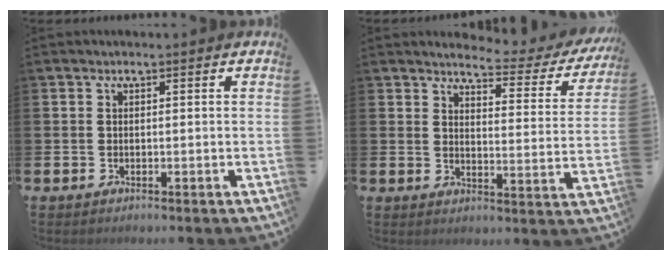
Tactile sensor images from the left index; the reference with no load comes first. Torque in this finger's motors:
{"motor_torque": [1.07, -1.07, 0.14, 0.05]}